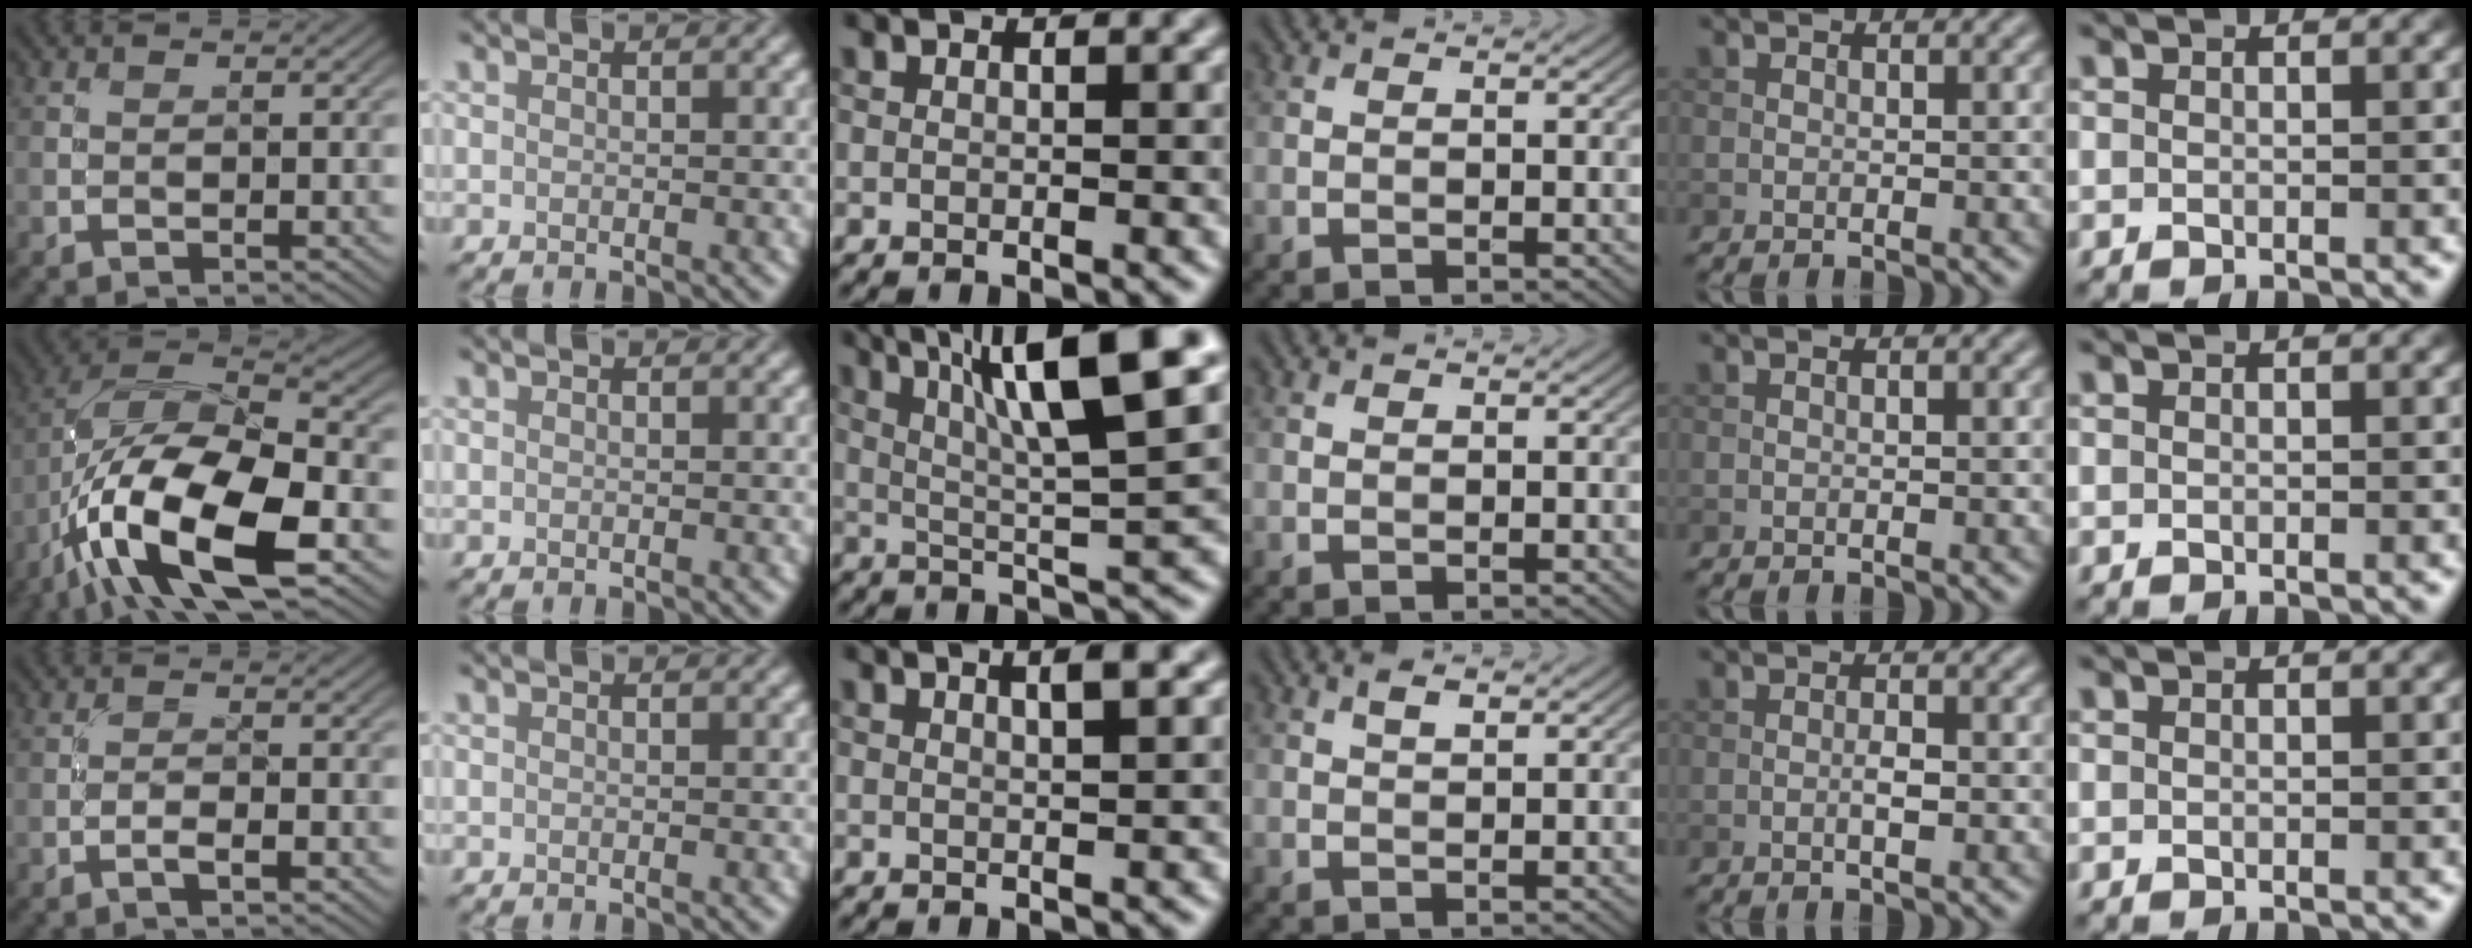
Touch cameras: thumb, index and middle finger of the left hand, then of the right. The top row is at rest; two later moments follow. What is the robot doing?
{"motion": "unscrew", "object": "medicine bottle"}